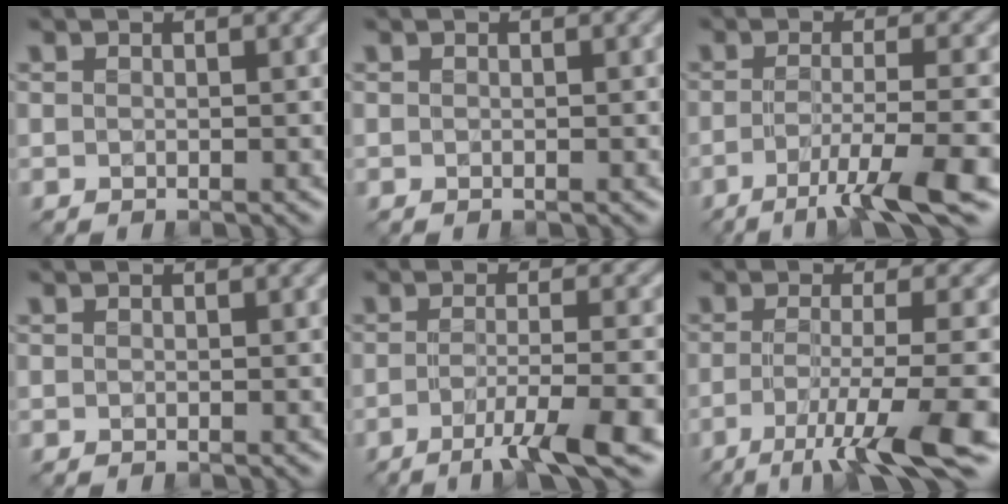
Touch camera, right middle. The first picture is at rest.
{"total": 0.0}
{"total": 7.0, "force": [-3.5, 1.0, 6.1], "torque": [-0.092, -0.006, -0.061]}
{"total": 0.0}
{"total": 6.6, "force": [-3.3, 1.0, 5.7], "torque": [-0.083, -0.004, -0.059]}
{"total": 9.0, "force": [-4.3, 1.7, 7.7], "torque": [-0.113, -0.007, -0.074]}